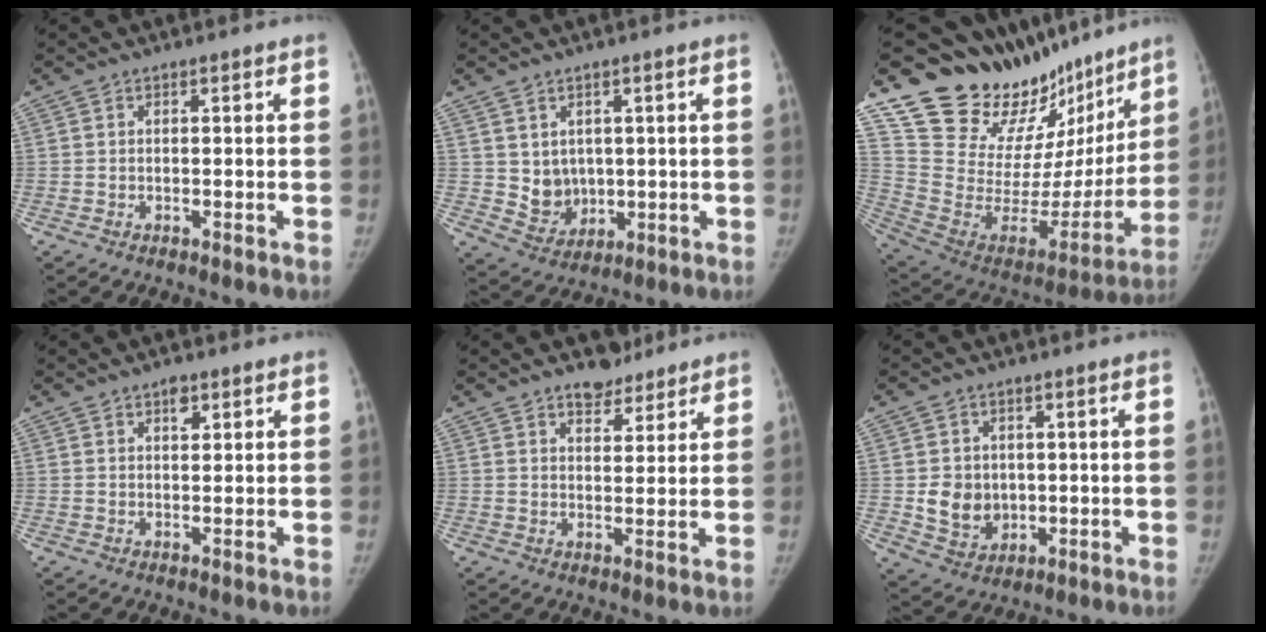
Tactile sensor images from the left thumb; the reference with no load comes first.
{"total": 6.2, "force": [1.0, 5.3, 3.0], "torque": [-0.025, -0.015, 0.038]}
{"total": 25.4, "force": [21.1, 11.4, 8.2], "torque": [-0.085, -0.126, 0.332]}
{"total": 2.4, "force": [1.4, 1.4, 1.4], "torque": [-0.010, -0.006, 0.022]}
{"total": 5.4, "force": [4.2, 2.9, 1.7], "torque": [-0.002, -0.028, 0.068]}
{"total": 7.6, "force": [0.1, 6.5, 3.9], "torque": [-0.034, -0.005, 0.018]}